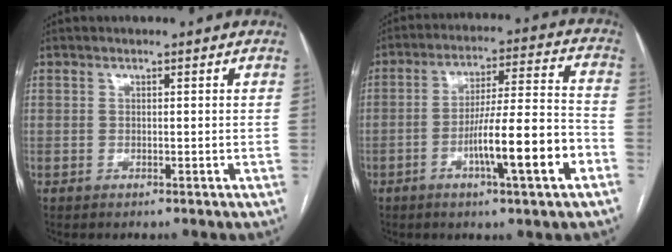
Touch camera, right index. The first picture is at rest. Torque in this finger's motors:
{"motor_torque": [1.91, -0.23, 0.90, 0.20]}